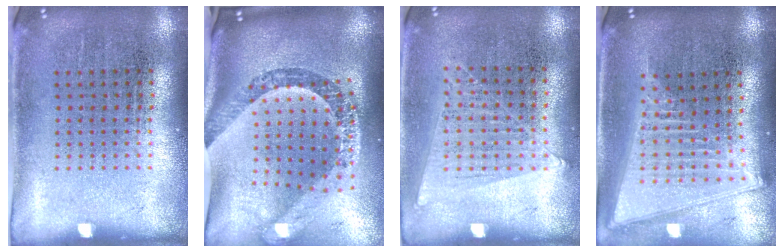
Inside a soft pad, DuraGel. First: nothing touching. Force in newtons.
{"total": 3.6, "press": 2.6, "slide": 2.6}
{"total": 1.0, "press": 0.9, "slide": 0.4}
{"total": 2.1, "press": 1.8, "slide": 1.1}